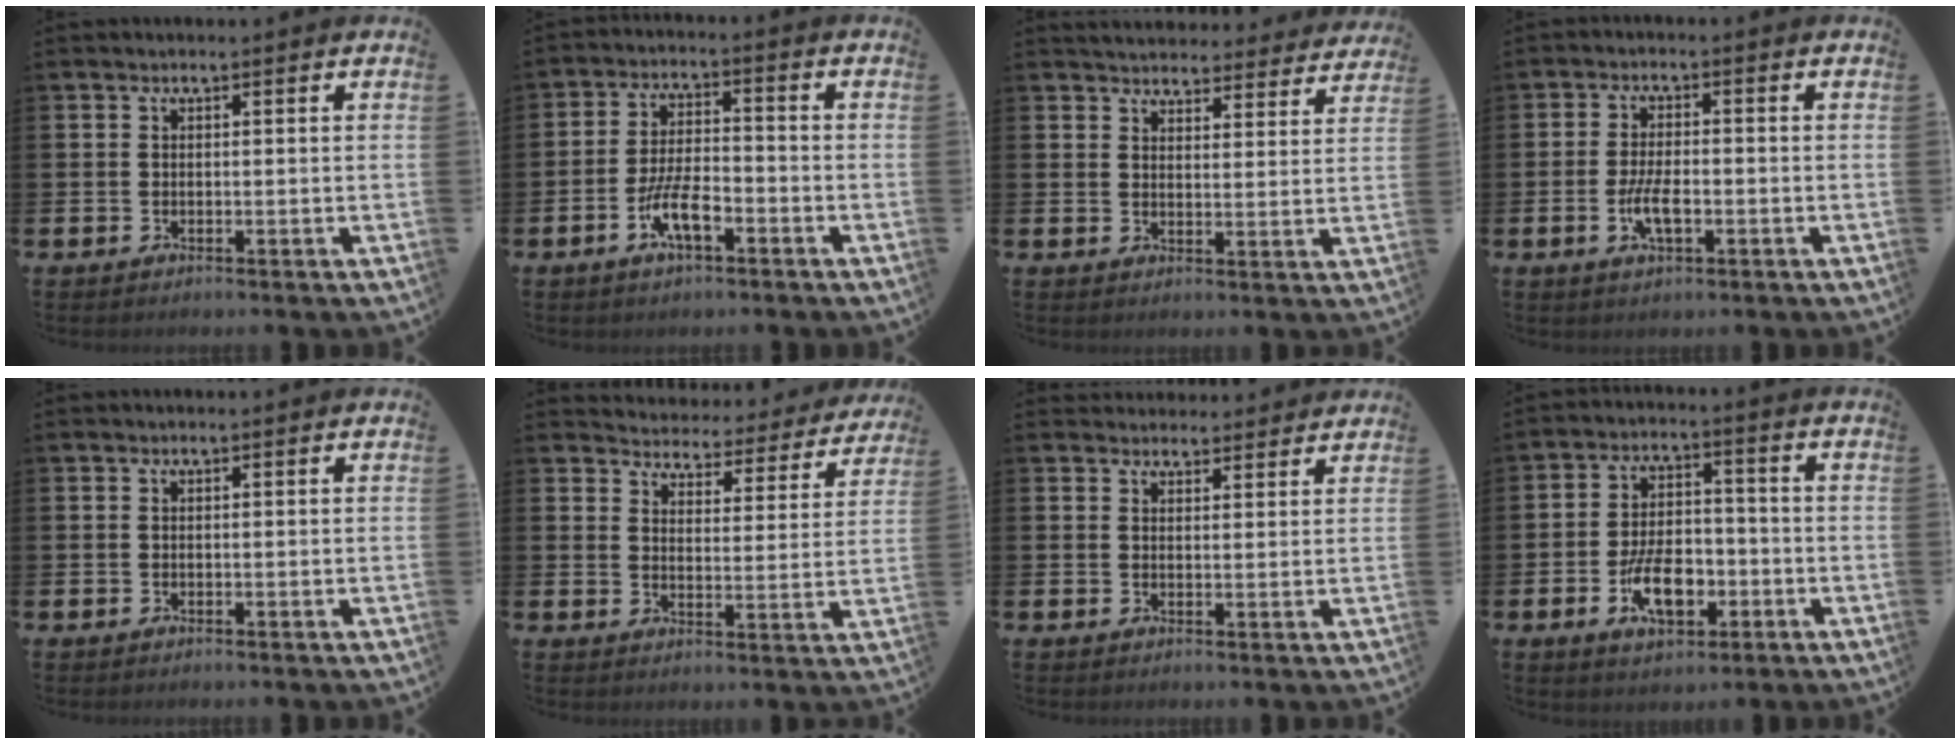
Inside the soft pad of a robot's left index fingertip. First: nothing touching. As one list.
[{"total": 5.9, "force": [-2.5, 2.1, 4.9], "torque": [-0.101, 0.003, -0.050]}, {"total": 4.6, "force": [4.5, 0.8, 0.0], "torque": [-0.005, -0.034, 0.079]}, {"total": 4.4, "force": [-1.1, 1.7, 3.9], "torque": [-0.068, 0.000, -0.021]}, {"total": 0.0}, {"total": 4.2, "force": [4.1, 1.0, 0.0], "torque": [-0.018, -0.041, 0.064]}, {"total": 2.8, "force": [2.7, 0.8, -0.3], "torque": [0.010, -0.014, 0.048]}, {"total": 7.4, "force": [-2.5, 4.1, 5.6], "torque": [-0.092, 0.006, -0.049]}]